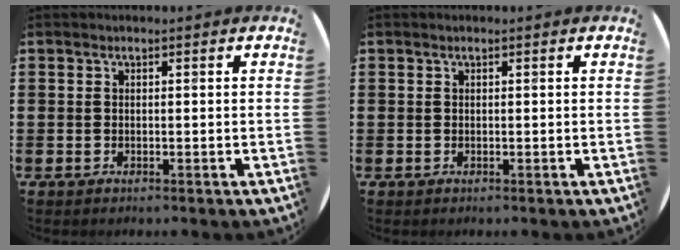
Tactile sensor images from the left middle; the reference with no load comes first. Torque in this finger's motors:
{"motor_torque": [-0.15, 0.02, 0.04, 0.01]}